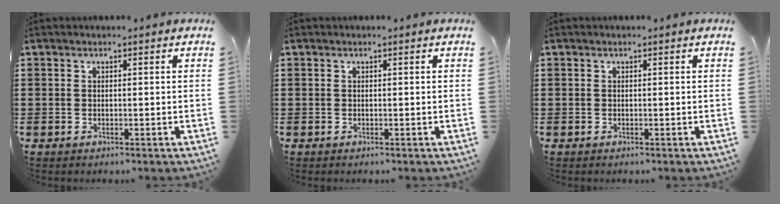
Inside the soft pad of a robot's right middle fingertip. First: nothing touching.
{"total": 0.0}
{"total": 0.0}